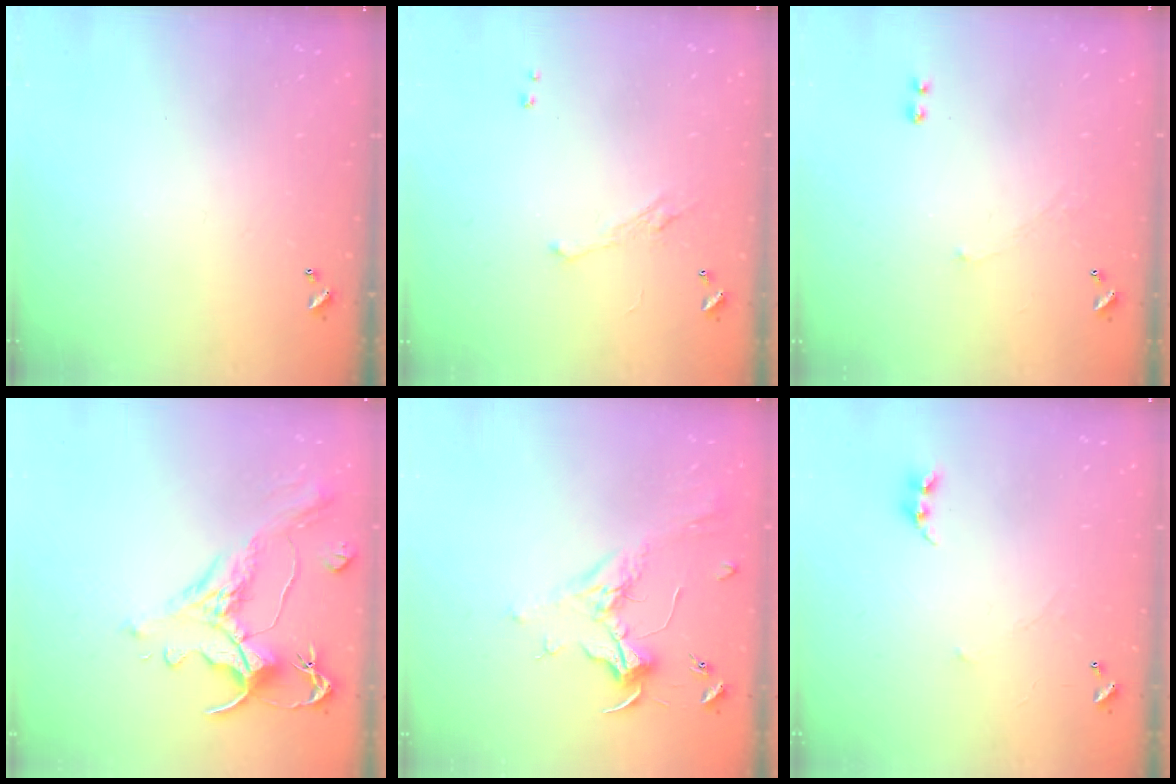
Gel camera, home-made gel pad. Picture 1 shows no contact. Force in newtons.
{"total": 2.3, "press": 2.1, "slide": 0.8}
{"total": 1.0, "press": 0.7, "slide": 0.6}
{"total": 1.6, "press": 0.4, "slide": 1.5}
{"total": 2.0, "press": 1.9, "slide": 0.7}
{"total": 0.9, "press": 0.8, "slide": 0.5}